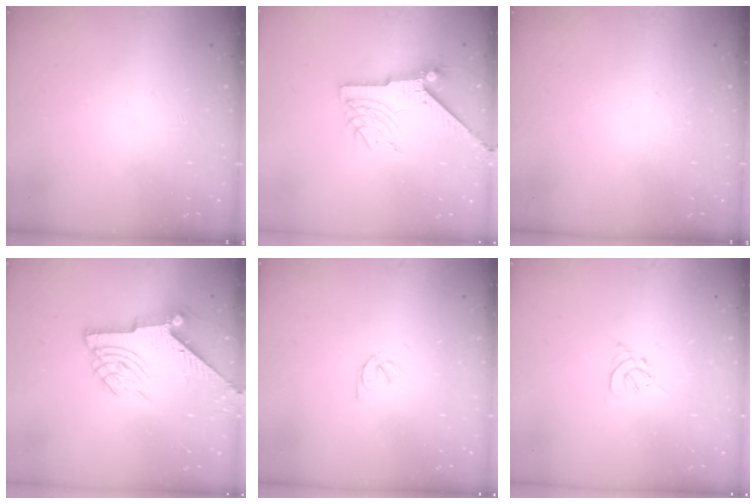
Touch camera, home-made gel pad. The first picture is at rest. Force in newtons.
{"total": 7.7, "press": 7.7, "slide": 0.6}
{"total": 0.0}
{"total": 9.2, "press": 9.2, "slide": 0.7}
{"total": 2.1, "press": 2.1, "slide": 0.4}
{"total": 2.7, "press": 2.6, "slide": 0.7}